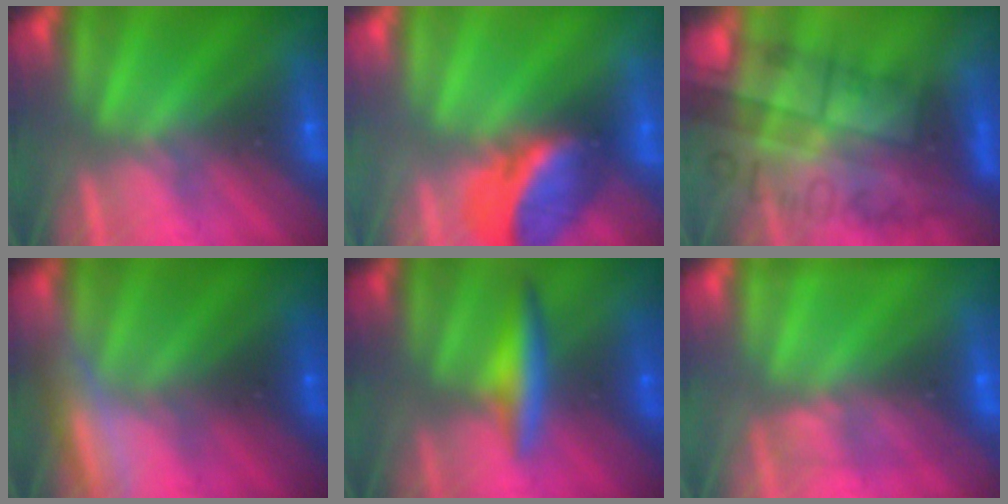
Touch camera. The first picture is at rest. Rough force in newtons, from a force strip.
{"total": 2.6}
{"total": 10.9}
{"total": 2.8}
{"total": 2.4}
{"total": 2.2}